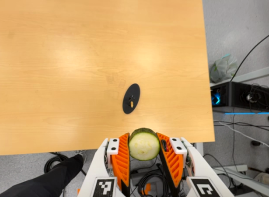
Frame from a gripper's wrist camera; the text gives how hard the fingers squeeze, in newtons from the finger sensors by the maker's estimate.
{"total": 11.4, "left": 10.7, "right": 12.2}